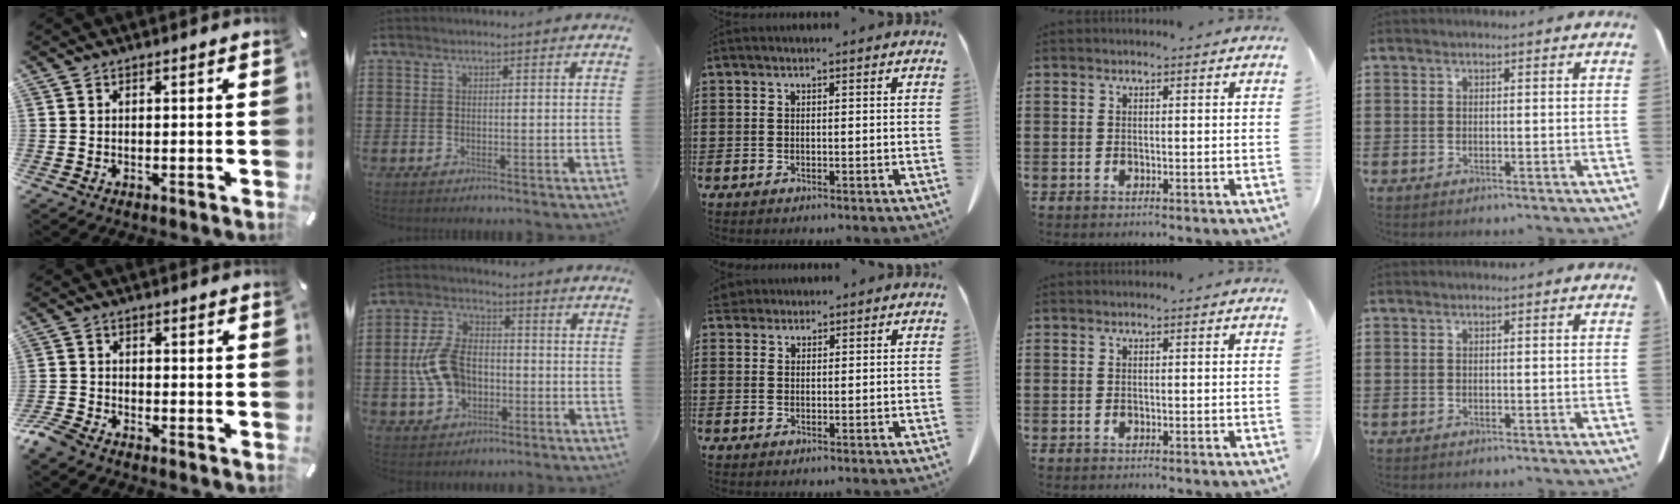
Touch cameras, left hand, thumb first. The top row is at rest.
{"thumb": {"total": 3.6, "force": [-3.1, 1.4, 1.2], "torque": [-0.046, 0.007, -0.066]}, "index": {"total": 9.6, "force": [-1.5, 6.6, 6.8], "torque": [-0.166, 0.010, -0.031]}, "middle": {"total": 2.1, "force": [1.8, 1.0, 0.4], "torque": [-0.016, 0.006, 0.036]}}